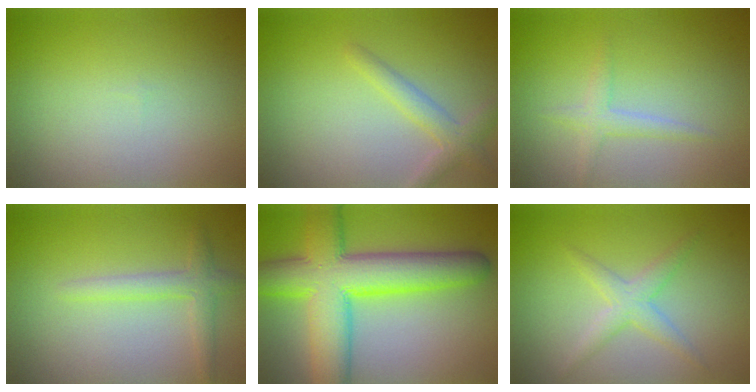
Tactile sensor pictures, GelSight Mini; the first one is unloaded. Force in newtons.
{"total": 2.3, "press": 2.3, "slide": 0.0}
{"total": 1.7, "press": 1.7, "slide": 0.1}
{"total": 2.1, "press": 2.1, "slide": 0.2}
{"total": 11.5, "press": 11.5, "slide": 0.4}
{"total": 2.3, "press": 2.3, "slide": 0.1}